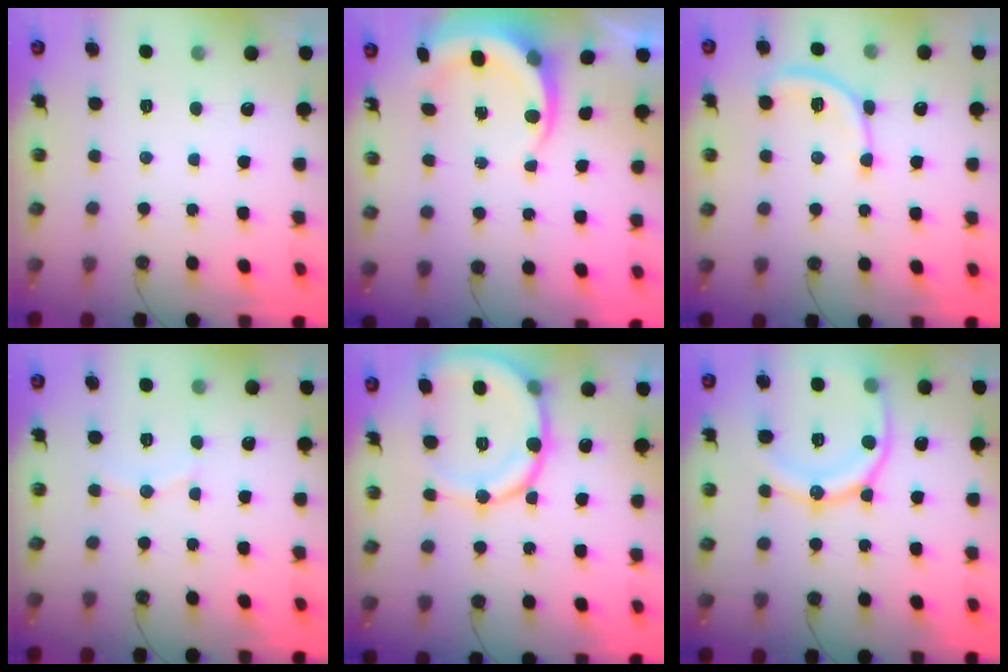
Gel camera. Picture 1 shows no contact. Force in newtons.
{"total": 7.2, "press": 7.0, "slide": 1.4}
{"total": 8.5, "press": 8.5, "slide": 0.9}
{"total": 4.7, "press": 4.7, "slide": 0.5}
{"total": 15.7, "press": 15.4, "slide": 3.1}
{"total": 16.9, "press": 16.8, "slide": 1.9}